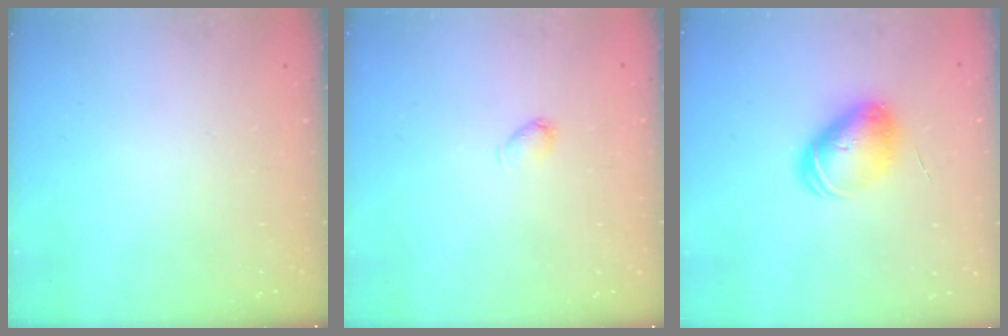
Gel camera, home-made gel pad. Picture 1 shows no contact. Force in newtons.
{"total": 2.5, "press": 2.4, "slide": 0.4}
{"total": 7.9, "press": 7.9, "slide": 0.9}